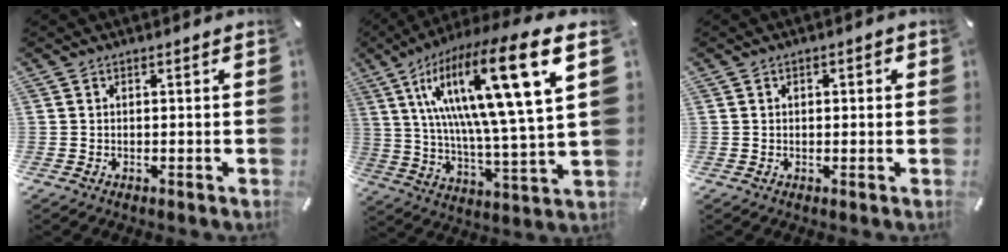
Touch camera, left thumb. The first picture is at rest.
{"total": 24.6, "force": [11.8, 4.5, 21.1], "torque": [-0.395, -0.079, 0.174]}
{"total": 1.1, "force": [0.2, 0.9, 0.6], "torque": [-0.014, 0.007, 0.001]}